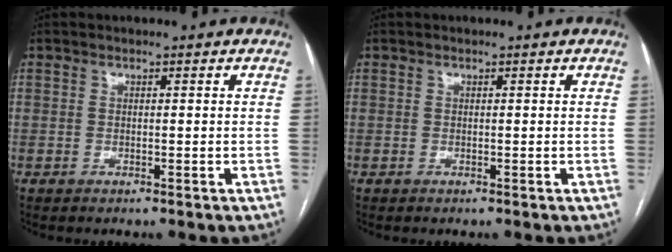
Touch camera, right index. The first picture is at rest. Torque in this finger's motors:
{"motor_torque": [0.00, 0.00, 0.00, 0.00]}